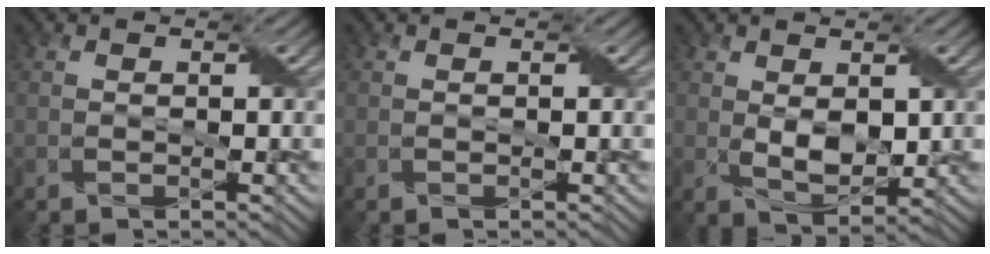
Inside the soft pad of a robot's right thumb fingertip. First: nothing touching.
{"total": 0.0}
{"total": 4.1, "force": [0.6, 2.4, 3.3], "torque": [-0.070, -0.007, 0.018]}